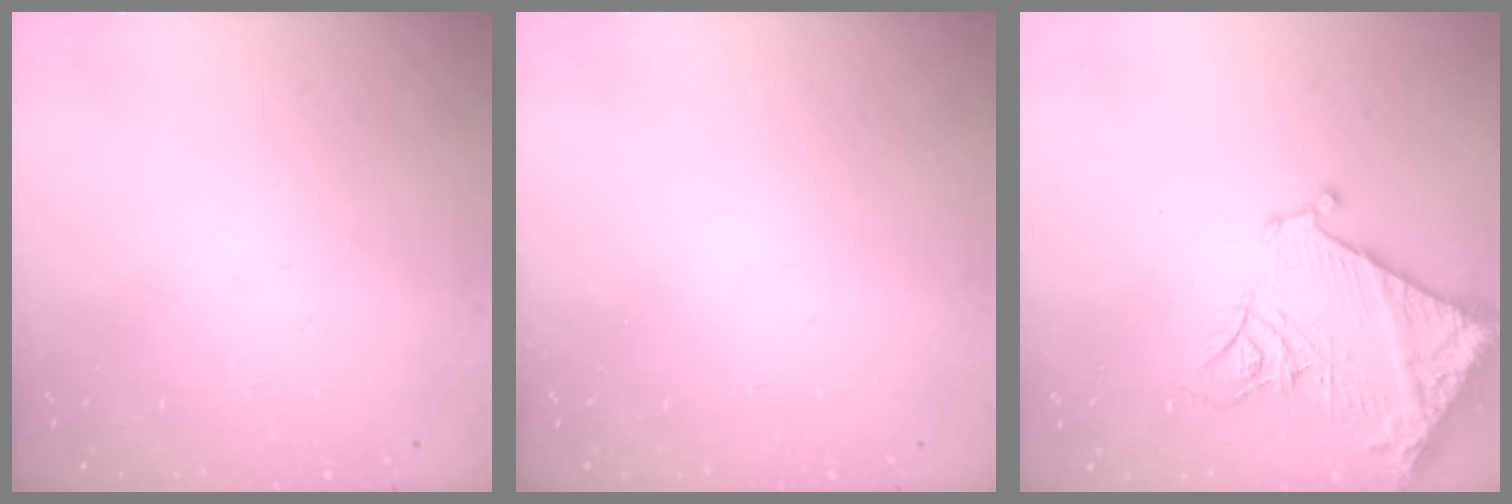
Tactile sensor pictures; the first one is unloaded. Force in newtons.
{"total": 0.0}
{"total": 17.0, "press": 16.8, "slide": 2.0}